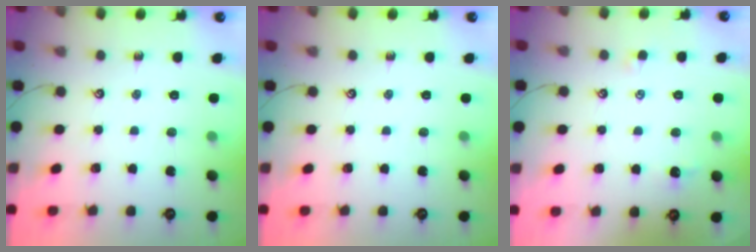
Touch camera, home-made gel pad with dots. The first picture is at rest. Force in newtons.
{"total": 0.0}
{"total": 1.1, "press": 1.0, "slide": 0.5}